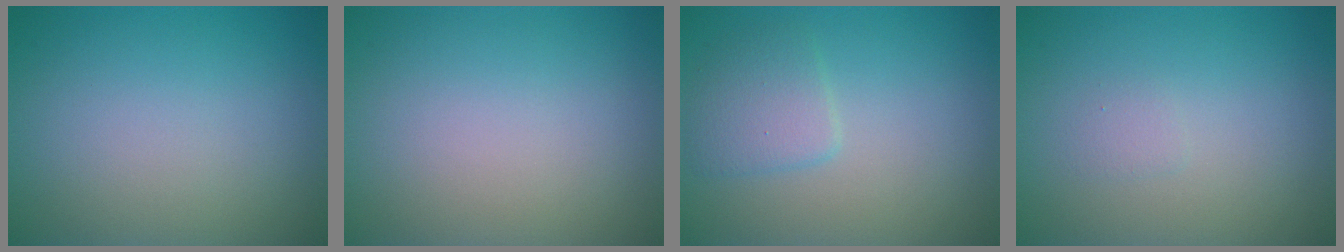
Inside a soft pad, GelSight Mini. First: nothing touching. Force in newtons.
{"total": 0.0}
{"total": 2.3, "press": 2.3, "slide": 0.1}
{"total": 0.6, "press": 0.6, "slide": 0.1}